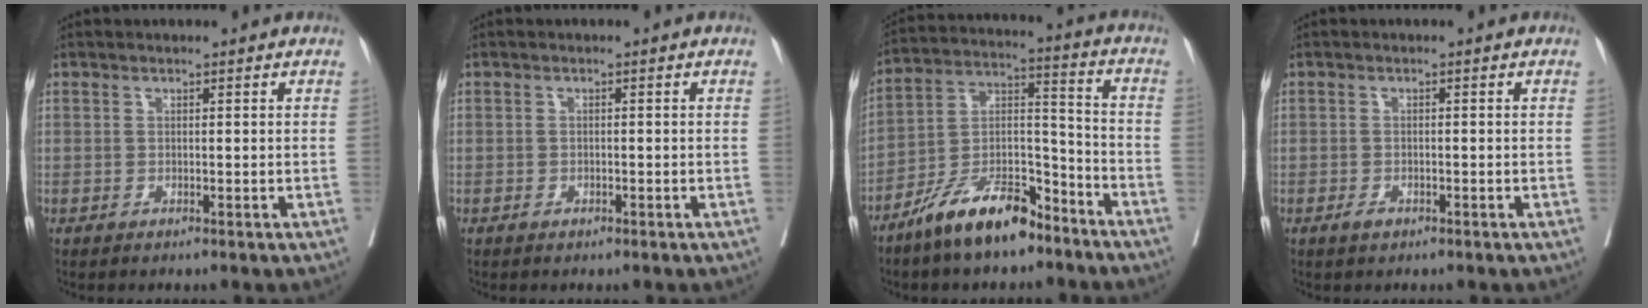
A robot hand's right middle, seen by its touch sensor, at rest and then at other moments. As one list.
[{"total": 0.6, "force": [-0.4, 0.4, 0.2], "torque": [-0.003, 0.002, -0.008]}, {"total": 13.0, "force": [-9.9, 4.0, 7.4], "torque": [-0.135, 0.013, -0.183]}, {"total": 1.3, "force": [-0.9, 0.7, 0.7], "torque": [-0.011, 0.002, -0.011]}]